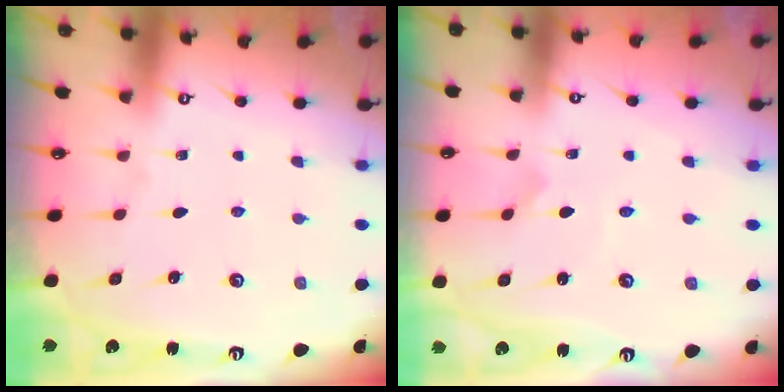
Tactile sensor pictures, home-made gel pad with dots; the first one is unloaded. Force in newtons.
{"total": 0.6, "press": 0.6, "slide": 0.0}